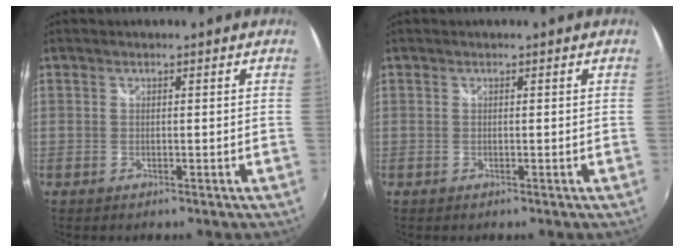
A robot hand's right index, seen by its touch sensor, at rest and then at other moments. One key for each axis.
{"total": 0.0}